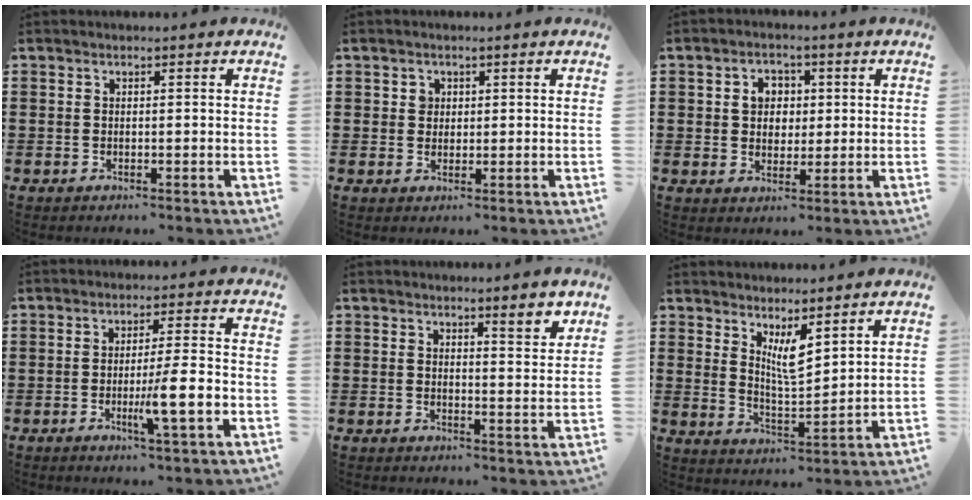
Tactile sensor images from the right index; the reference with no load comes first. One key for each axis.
{"total": 1.7, "fx": 0.6, "fy": 1.5, "fz": 0.5, "tx": -0.015, "ty": 0.008, "tz": 0.010}
{"total": 4.2, "fx": 0.7, "fy": 3.5, "fz": 2.2, "tx": -0.056, "ty": 0.015, "tz": 0.007}
{"total": 7.9, "fx": -2.2, "fy": 0.6, "fz": 7.5, "tx": -0.127, "ty": -0.012, "tz": -0.037}
{"total": 4.0, "fx": 3.1, "fy": 0.7, "fz": 2.4, "tx": -0.038, "ty": -0.008, "tz": 0.050}
{"total": 5.4, "fx": 3.5, "fy": 1.2, "fz": 3.9, "tx": -0.077, "ty": -0.014, "tz": 0.061}